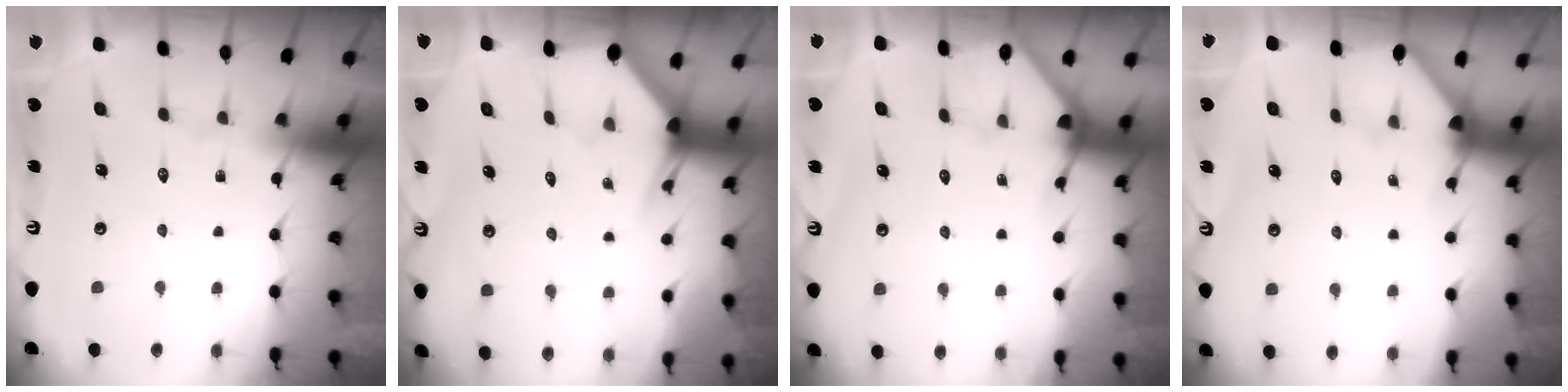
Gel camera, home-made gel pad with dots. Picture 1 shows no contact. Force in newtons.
{"total": 2.8, "press": 2.8, "slide": 0.2}
{"total": 2.7, "press": 2.7, "slide": 0.1}
{"total": 2.6, "press": 2.6, "slide": 0.4}